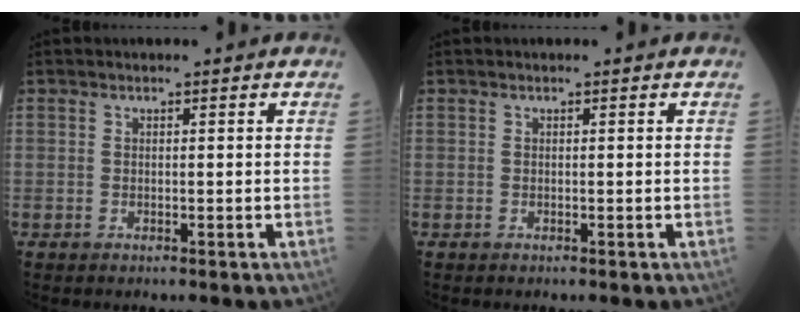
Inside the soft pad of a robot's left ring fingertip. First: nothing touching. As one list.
[{"total": 0.0}]